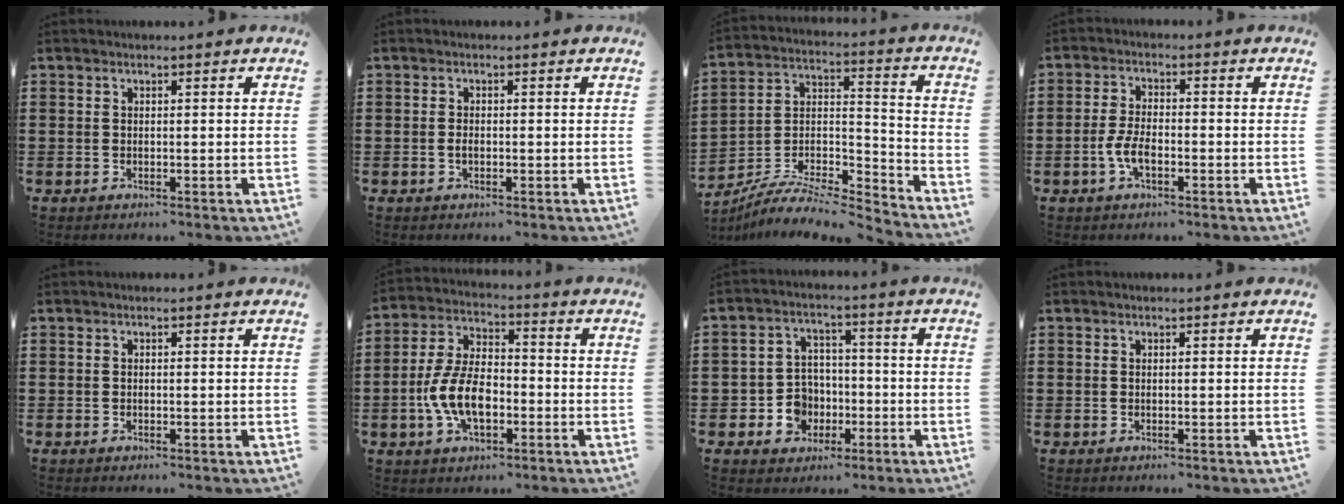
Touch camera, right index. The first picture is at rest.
{"total": 1.1, "force": [-0.3, 0.6, 1.0], "torque": [-0.020, -0.001, -0.005]}
{"total": 6.9, "force": [-6.2, 1.9, 2.3], "torque": [-0.050, -0.003, -0.126]}
{"total": 4.3, "force": [-1.5, 1.9, 3.5], "torque": [-0.082, -0.001, -0.033]}
{"total": 0.0}
{"total": 9.2, "force": [-2.7, 4.7, 7.4], "torque": [-0.174, -0.001, -0.056]}
{"total": 6.7, "force": [-2.1, 5.9, 2.4], "torque": [-0.071, 0.014, -0.036]}
{"total": 0.0}